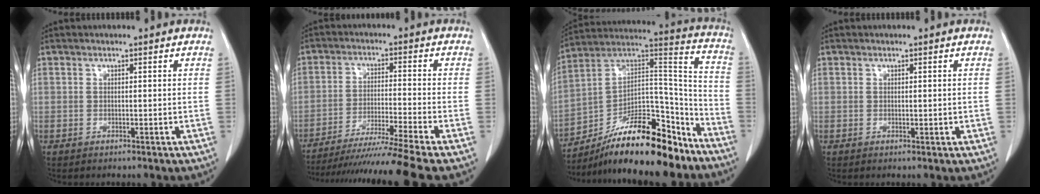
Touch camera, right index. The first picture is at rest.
{"total": 15.2, "force": [-13.0, -3.4, 7.0], "torque": [-0.101, -0.037, -0.210]}
{"total": 21.9, "force": [-16.5, 5.7, 13.3], "torque": [-0.200, 0.040, -0.276]}
{"total": 0.8, "force": [0.0, 0.3, 0.7], "torque": [-0.009, -0.002, 0.000]}